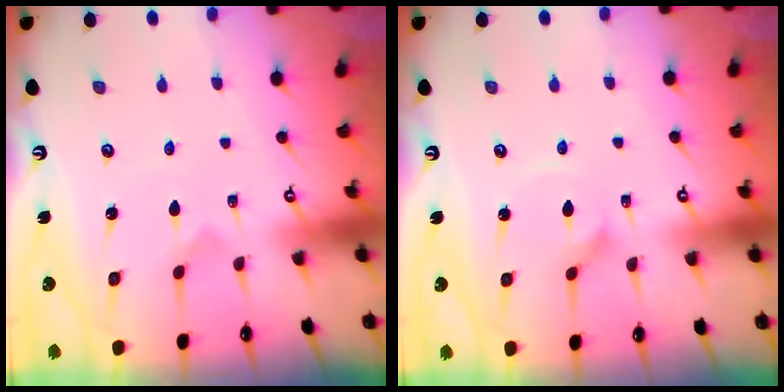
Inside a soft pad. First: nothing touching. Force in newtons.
{"total": 2.0, "press": 2.0, "slide": 0.3}